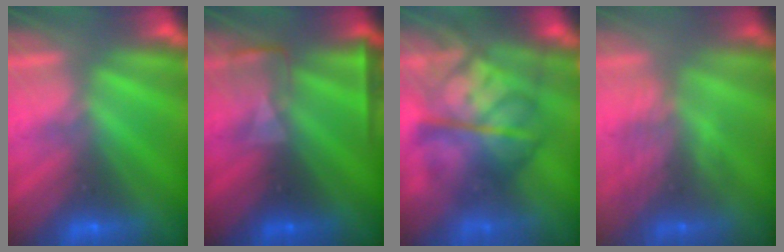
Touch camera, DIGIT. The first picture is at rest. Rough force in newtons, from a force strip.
{"total": 2.4}
{"total": 9.9}
{"total": 3.1}